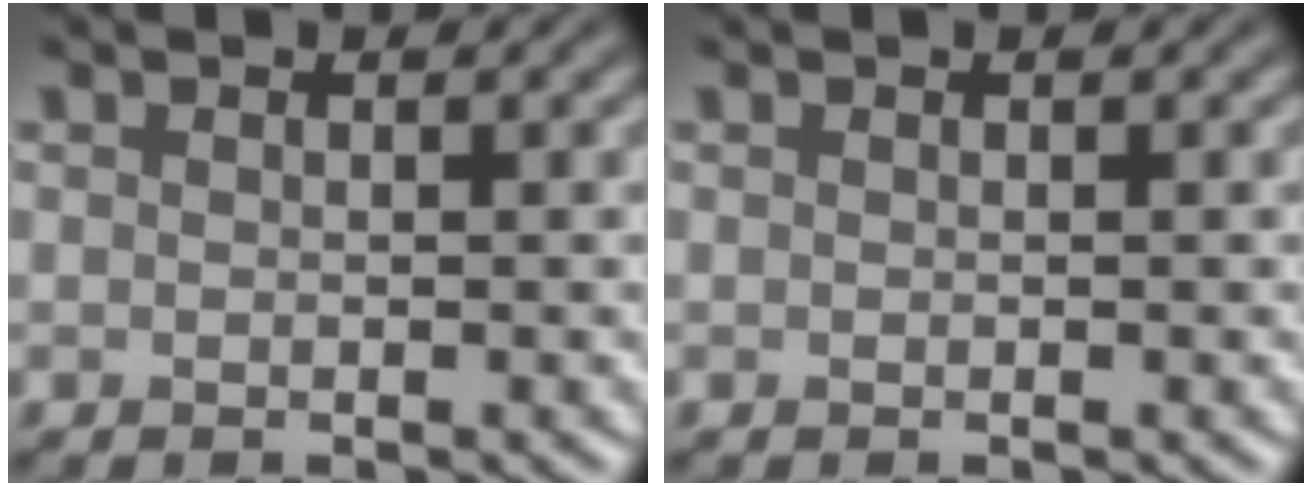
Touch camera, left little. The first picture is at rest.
{"total": 0.0}